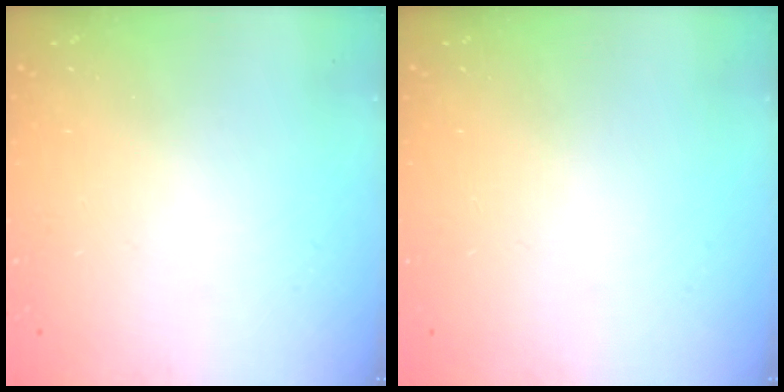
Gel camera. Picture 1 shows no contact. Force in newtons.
{"total": 0.0}